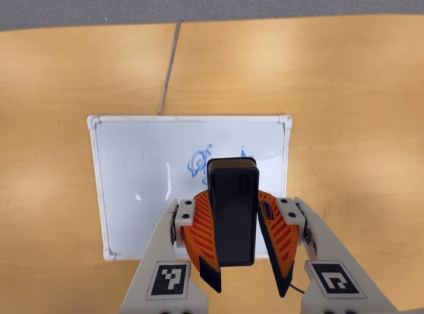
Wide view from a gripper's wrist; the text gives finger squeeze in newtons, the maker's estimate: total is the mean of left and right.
{"total": 9.9, "left": 9.8, "right": 10.0}